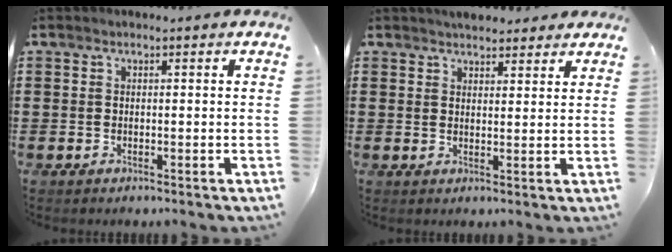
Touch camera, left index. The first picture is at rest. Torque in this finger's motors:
{"motor_torque": [2.14, 0.00, 0.28, 0.00]}